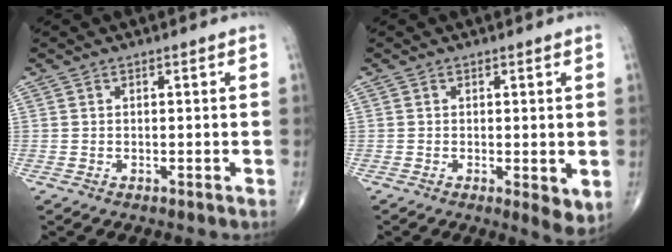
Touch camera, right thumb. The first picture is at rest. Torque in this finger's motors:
{"motor_torque": [-0.44, 0.00, -0.29, -0.27, 0.01]}